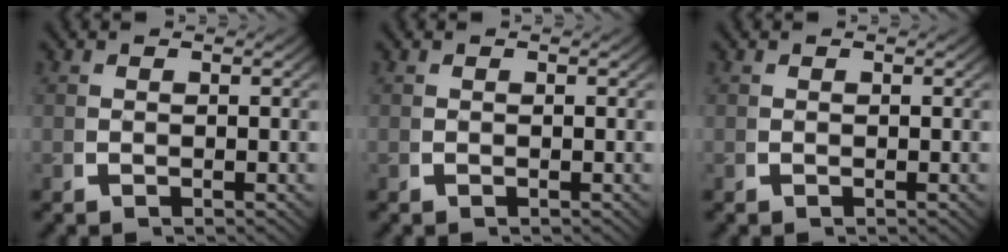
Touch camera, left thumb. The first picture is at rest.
{"total": 0.0}
{"total": 0.0}